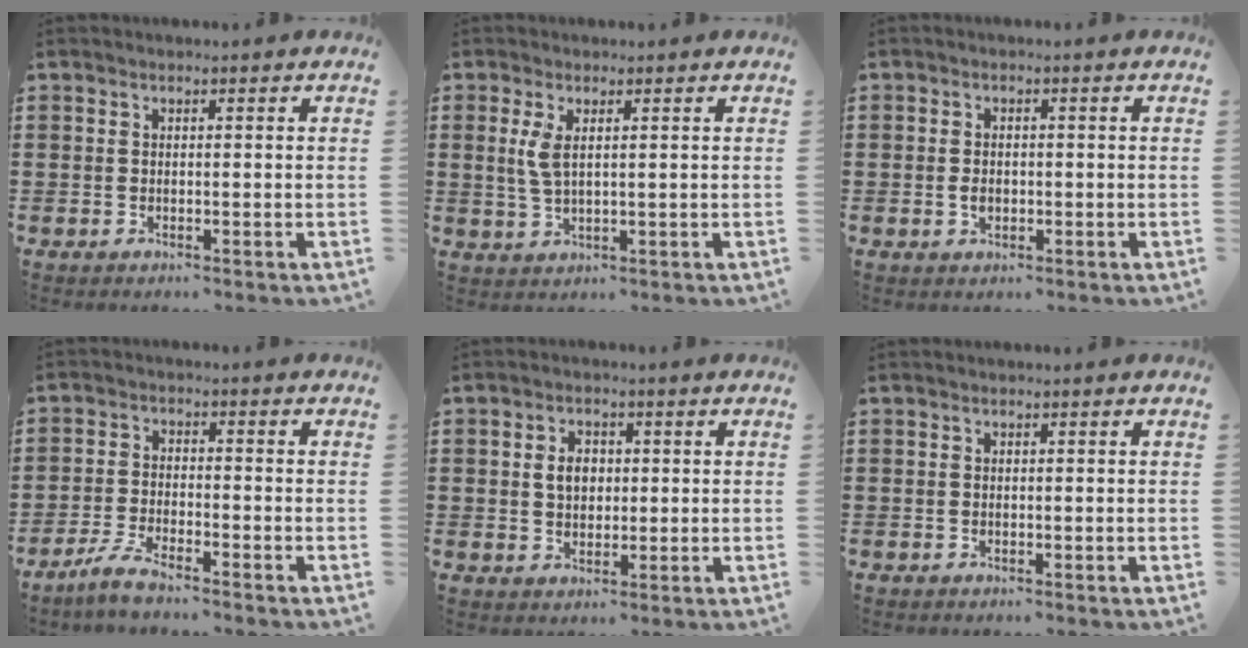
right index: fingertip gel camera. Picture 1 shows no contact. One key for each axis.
{"total": 3.4, "fx": 1.1, "fy": 1.3, "fz": 3.0, "tx": -0.070, "ty": 0.003, "tz": 0.015}
{"total": 1.7, "fx": -0.3, "fy": 1.1, "fz": 1.3, "tx": -0.026, "ty": 0.004, "tz": -0.005}
{"total": 3.7, "fx": -3.3, "fy": 0.0, "fz": 1.7, "tx": -0.053, "ty": -0.005, "tz": -0.070}
{"total": 3.5, "fx": 0.4, "fy": 2.5, "fz": 2.3, "tx": -0.045, "ty": 0.008, "tz": 0.003}
{"total": 0.0}